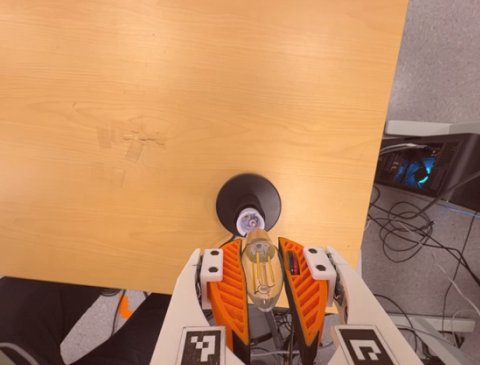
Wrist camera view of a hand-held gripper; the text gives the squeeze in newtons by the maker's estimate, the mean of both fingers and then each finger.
{"total": 17.1, "left": 17.3, "right": 16.9}